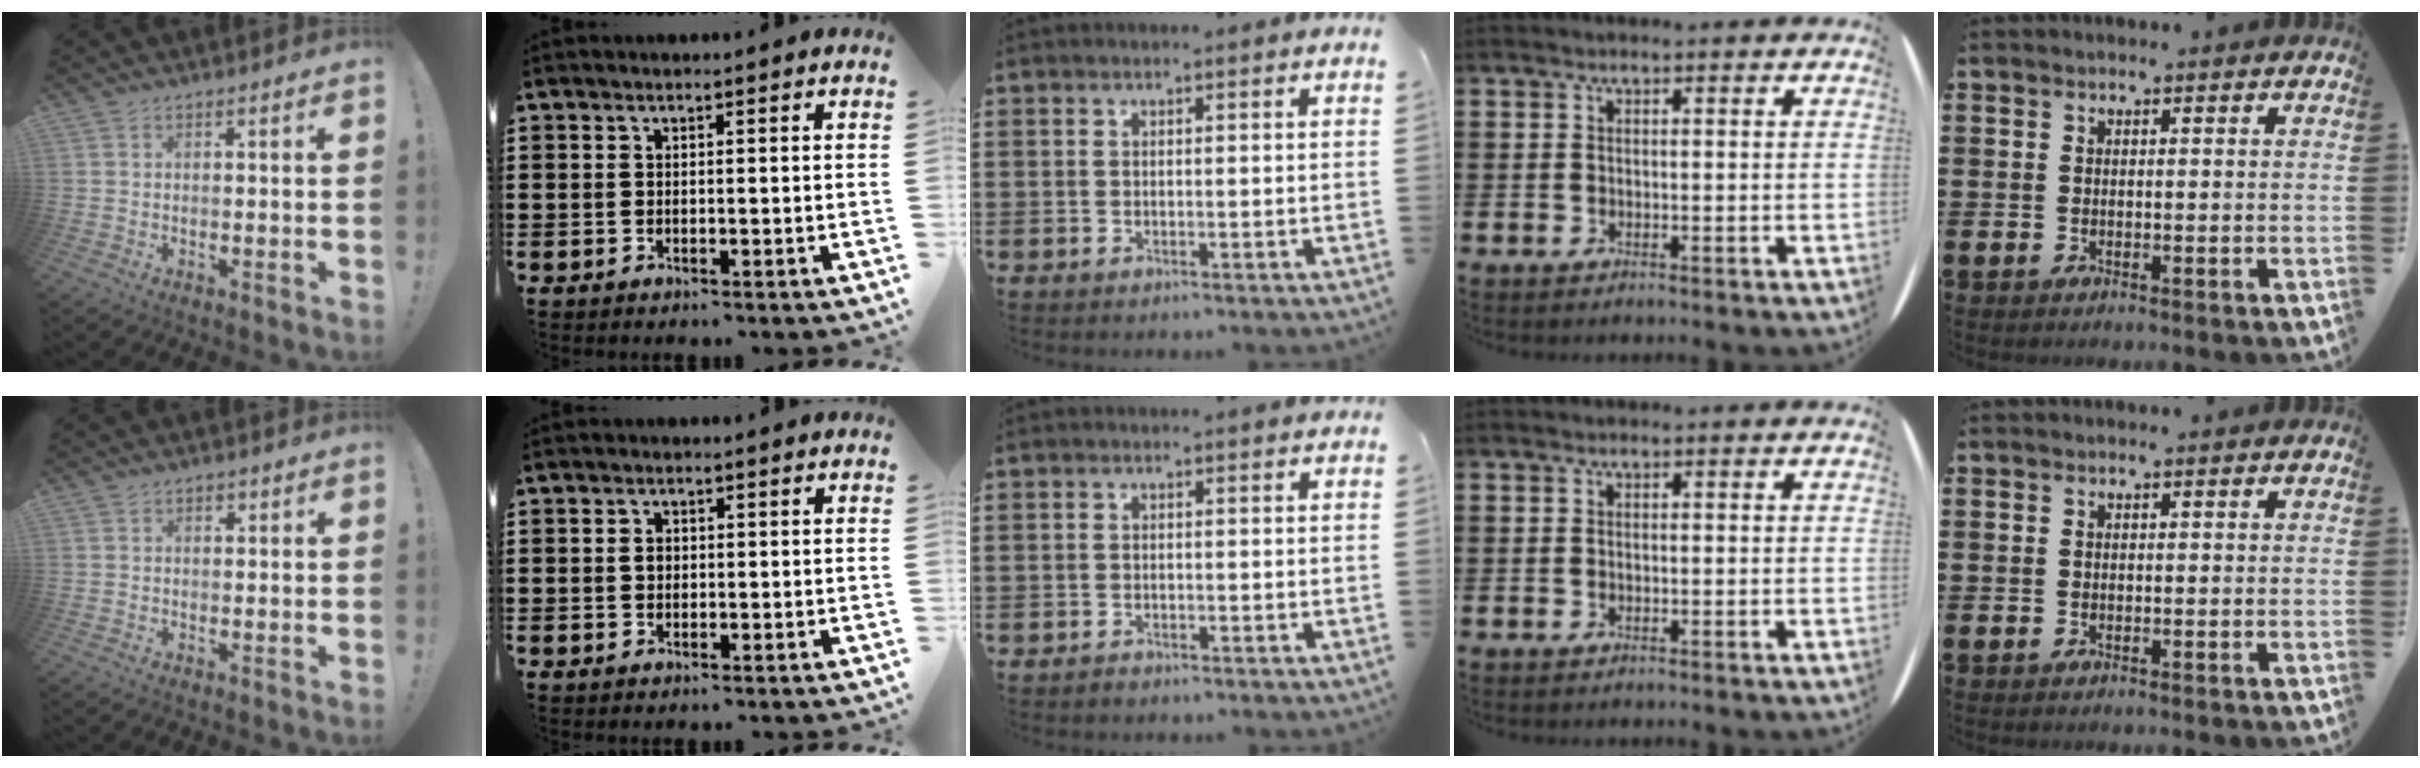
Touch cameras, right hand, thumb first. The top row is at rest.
{"thumb": {"total": 1.3, "force": [0.6, 1.0, 0.4], "torque": [-0.002, 0.000, 0.009]}, "index": {"total": 1.2, "force": [0.1, 0.9, 0.8], "torque": [-0.020, 0.003, 0.003]}, "middle": {"total": 0.7, "force": [-0.6, 0.2, 0.1], "torque": [-0.003, -0.001, -0.013]}}